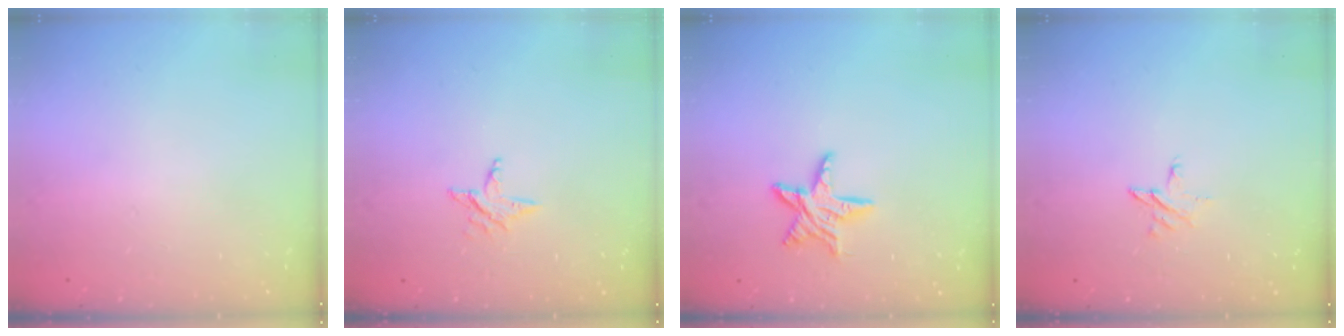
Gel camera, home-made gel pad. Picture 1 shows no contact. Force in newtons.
{"total": 3.4, "press": 3.4, "slide": 0.3}
{"total": 9.4, "press": 9.4, "slide": 0.7}
{"total": 3.9, "press": 3.8, "slide": 0.4}